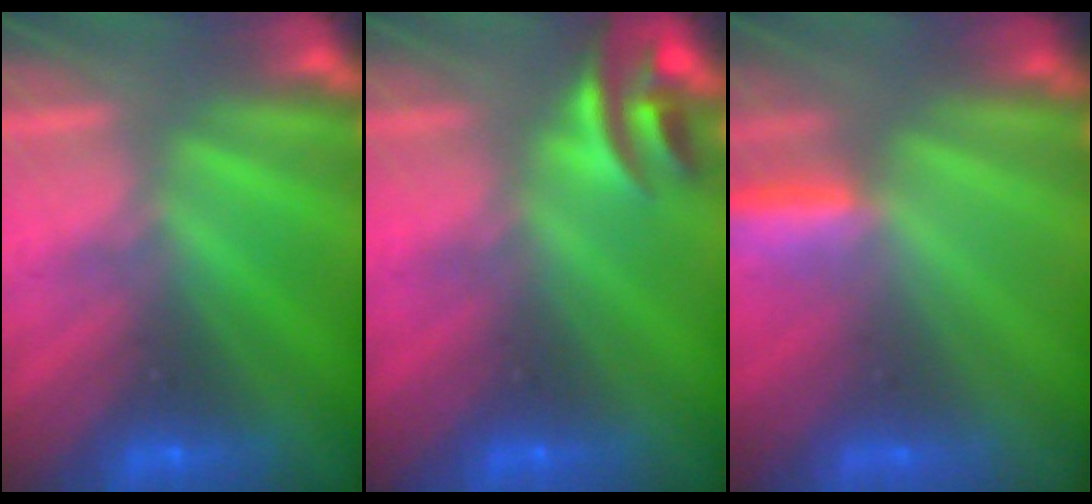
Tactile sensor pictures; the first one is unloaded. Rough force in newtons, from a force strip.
{"total": 2.9}
{"total": 2.7}